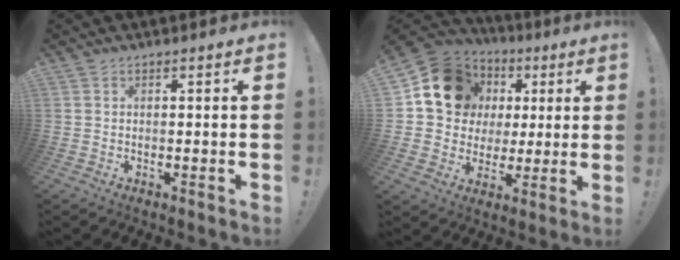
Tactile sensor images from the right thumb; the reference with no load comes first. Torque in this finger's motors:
{"motor_torque": [0.38, 0.95, 0.85, -0.53, 0.34]}